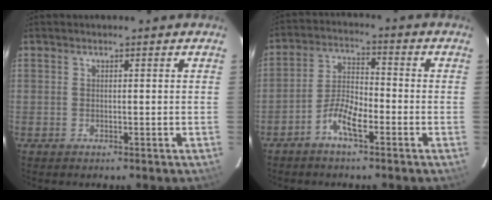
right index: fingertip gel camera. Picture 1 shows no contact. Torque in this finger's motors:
{"motor_torque": [0.62, -0.62, 0.33, 0.06]}